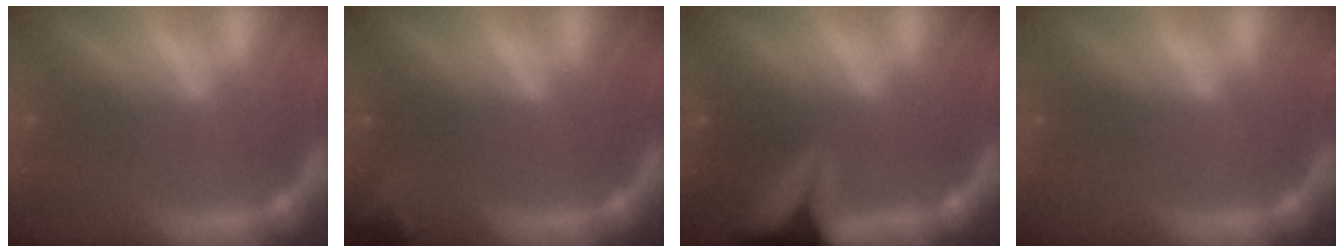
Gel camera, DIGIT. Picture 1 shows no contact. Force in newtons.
{"total": 1.9}
{"total": 9.4}
{"total": 0.0}